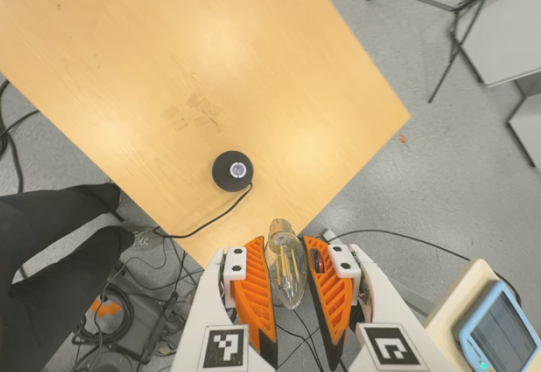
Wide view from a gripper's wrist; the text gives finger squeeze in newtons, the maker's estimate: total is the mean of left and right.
{"total": 12.7, "left": 12.8, "right": 12.6}